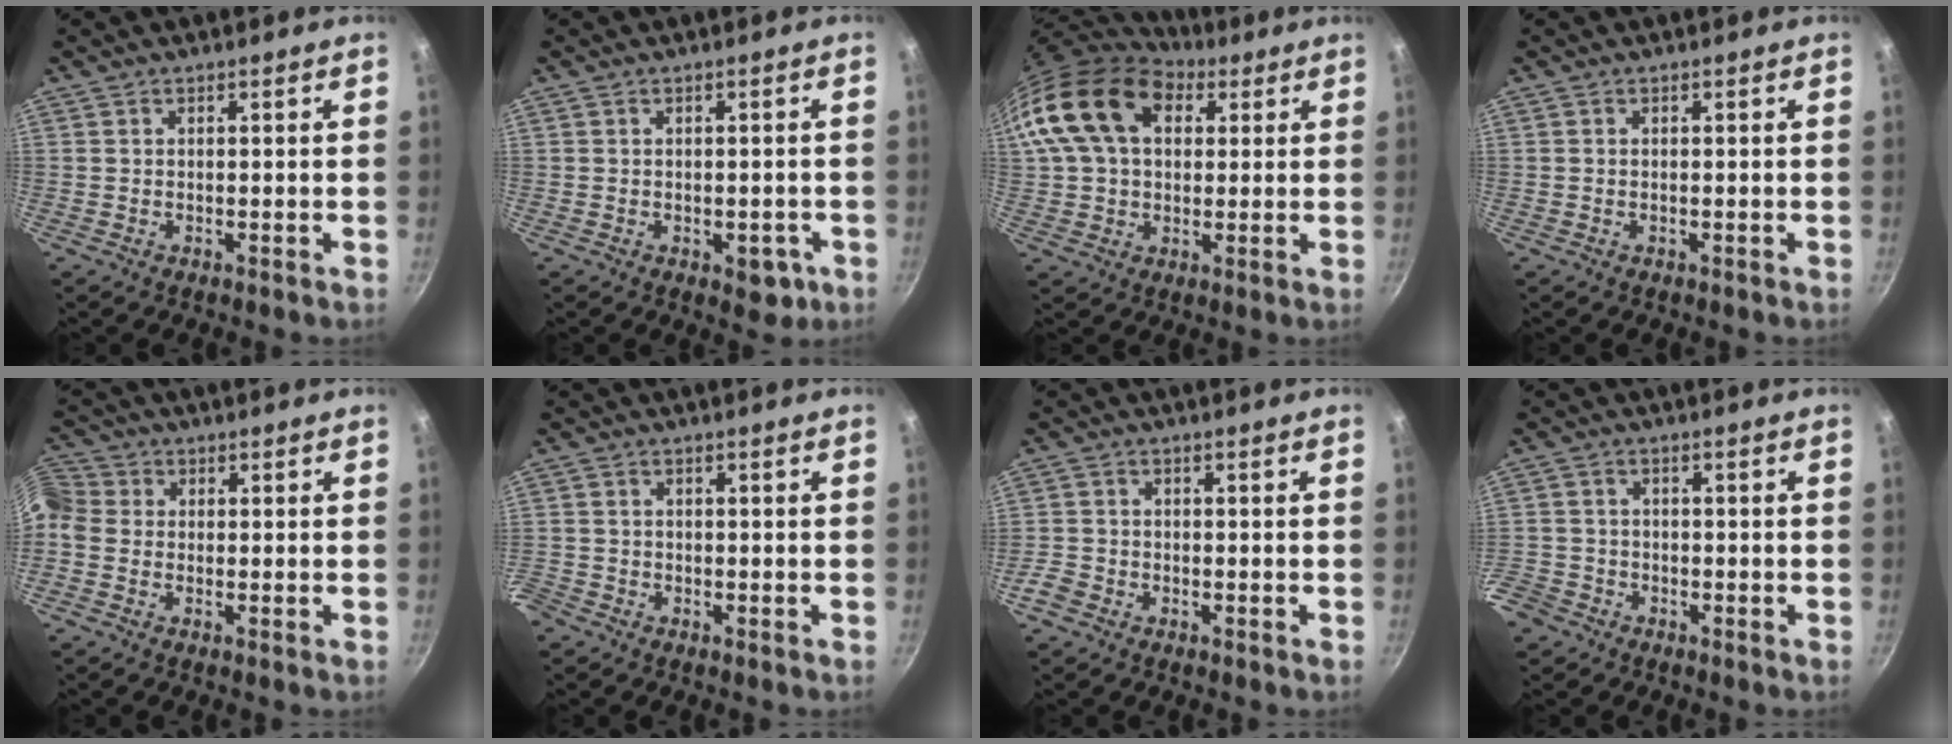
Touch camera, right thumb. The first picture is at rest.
{"total": 4.5, "force": [-1.6, 2.6, 3.3], "torque": [-0.018, 0.011, -0.013]}
{"total": 18.4, "force": [6.2, 12.2, 12.2], "torque": [-0.208, 0.015, 0.100]}
{"total": 0.0}
{"total": 6.6, "force": [-1.3, 5.5, 3.3], "torque": [-0.078, 0.025, -0.044]}
{"total": 3.1, "force": [-2.1, 2.1, 0.8], "torque": [-0.028, 0.010, -0.045]}
{"total": 3.2, "force": [-2.1, 2.2, 1.2], "torque": [-0.027, 0.018, -0.042]}
{"total": 7.7, "force": [-4.2, 5.9, 2.5], "torque": [-0.063, 0.037, -0.081]}